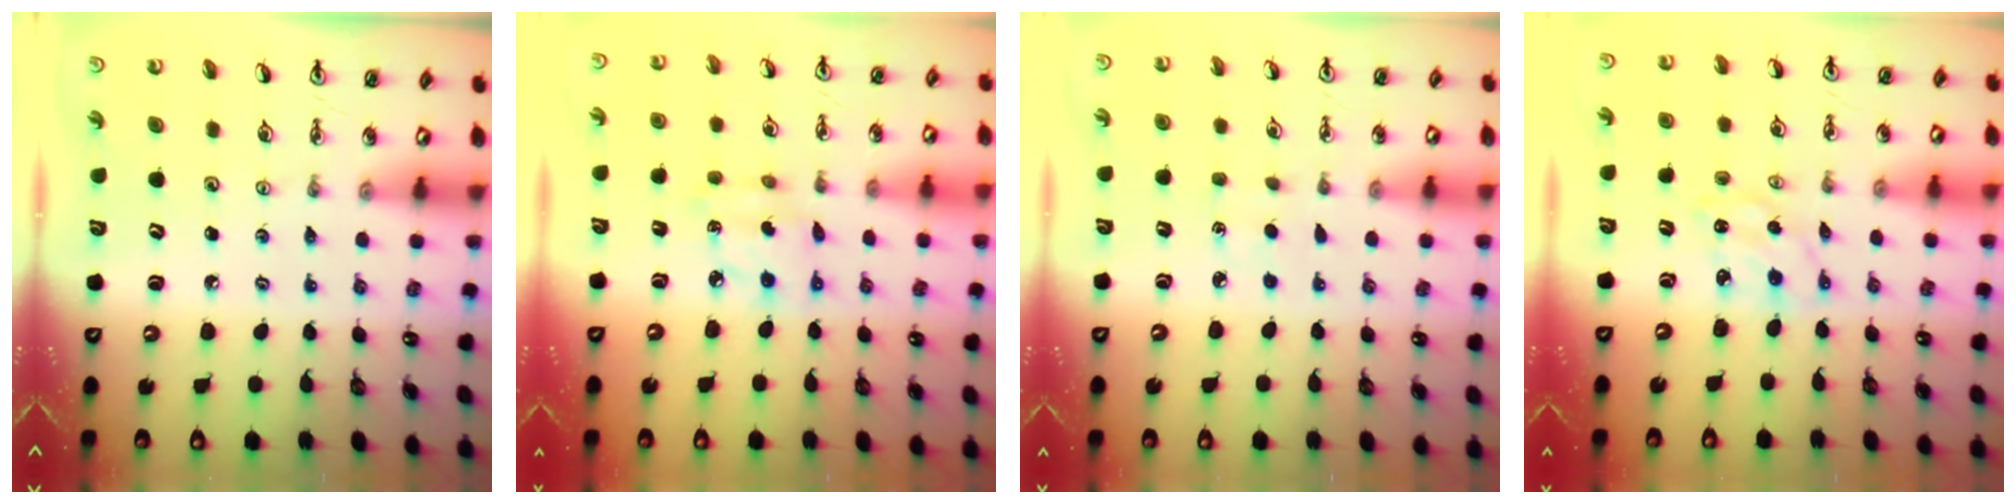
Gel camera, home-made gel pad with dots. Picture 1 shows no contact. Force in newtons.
{"total": 5.2, "press": 5.2, "slide": 0.2}
{"total": 1.4, "press": 1.4, "slide": 0.2}
{"total": 1.6, "press": 1.6, "slide": 0.3}